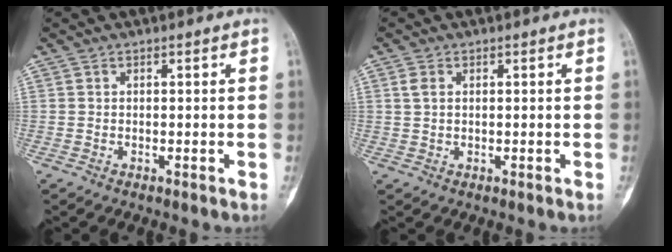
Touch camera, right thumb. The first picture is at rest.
{"total": 2.0, "force": [0.6, 1.3, 1.4], "torque": [-0.027, 0.000, 0.015]}